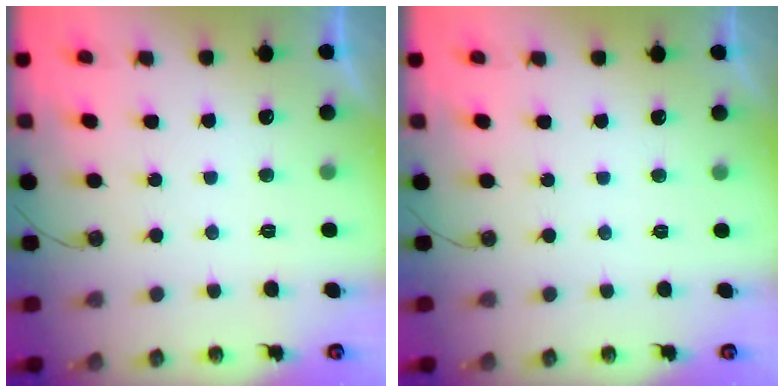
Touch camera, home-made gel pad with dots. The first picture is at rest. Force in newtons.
{"total": 0.0}